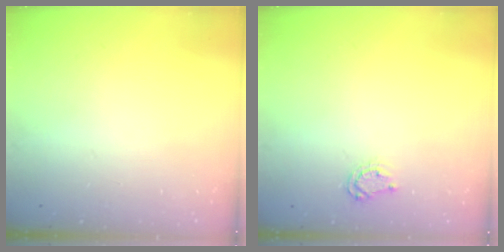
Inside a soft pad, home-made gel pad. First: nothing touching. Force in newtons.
{"total": 5.0, "press": 5.0, "slide": 0.6}